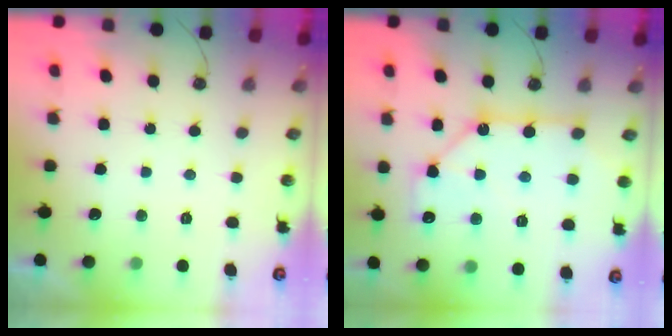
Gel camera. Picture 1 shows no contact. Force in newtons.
{"total": 11.2, "press": 11.2, "slide": 0.7}